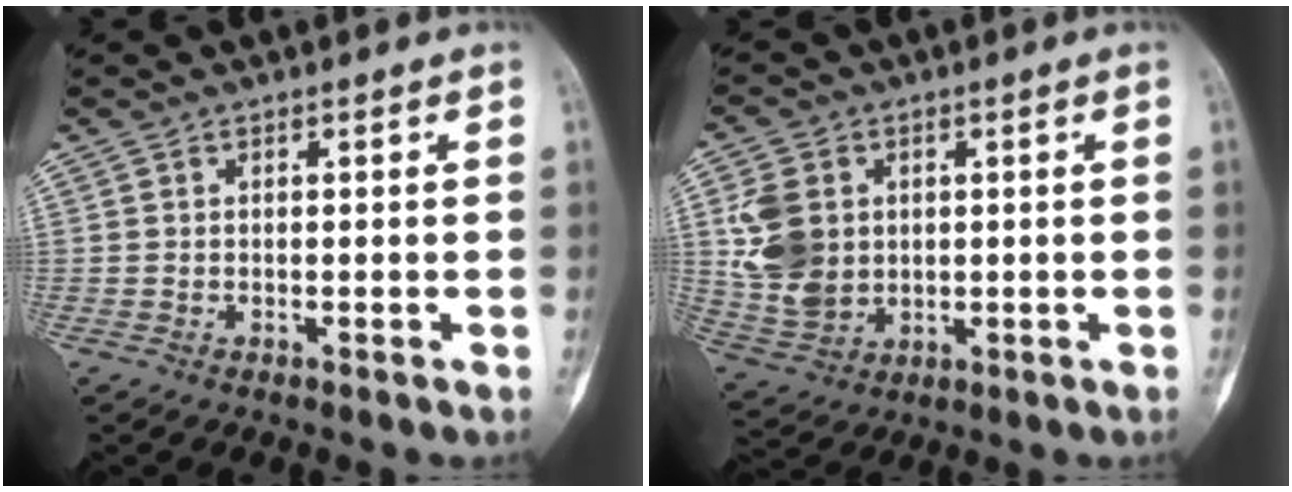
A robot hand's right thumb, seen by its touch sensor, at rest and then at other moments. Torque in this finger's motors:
{"motor_torque": [1.37, 1.34, 1.03, 0.24, 0.08]}